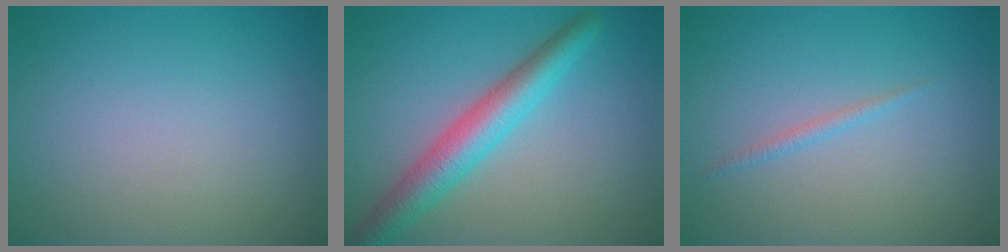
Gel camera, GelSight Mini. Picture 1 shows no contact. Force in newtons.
{"total": 4.8, "press": 4.8, "slide": 0.1}
{"total": 0.8, "press": 0.8, "slide": 0.1}